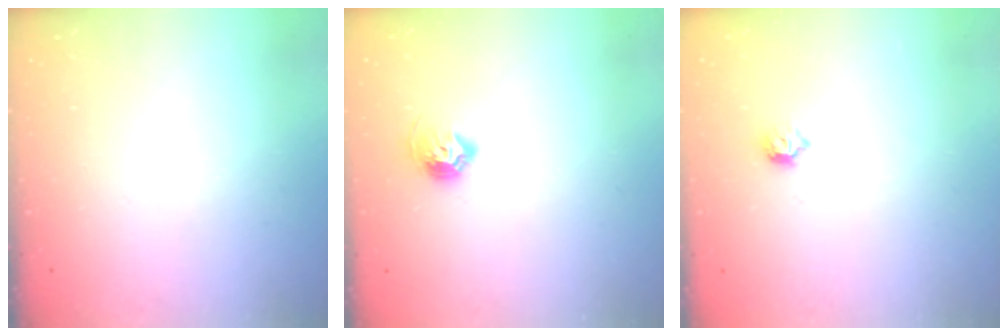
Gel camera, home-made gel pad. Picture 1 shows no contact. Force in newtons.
{"total": 8.4, "press": 8.3, "slide": 0.9}
{"total": 6.1, "press": 6.0, "slide": 1.1}